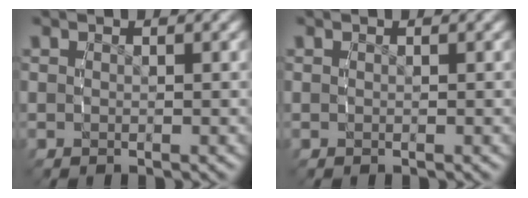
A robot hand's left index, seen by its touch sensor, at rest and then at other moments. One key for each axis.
{"total": 0.0}